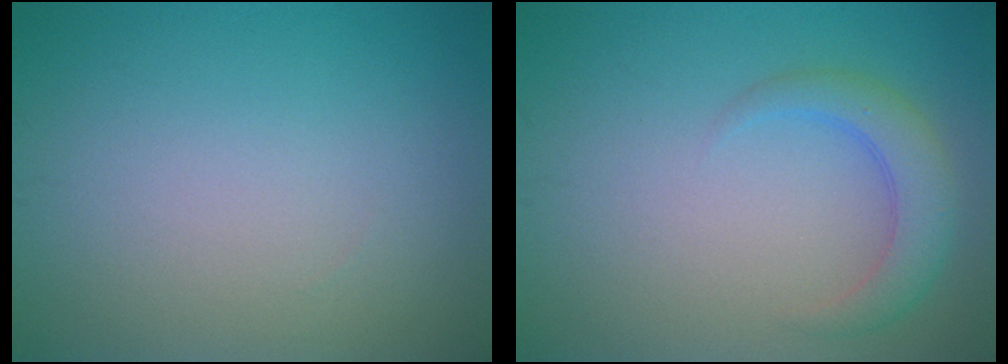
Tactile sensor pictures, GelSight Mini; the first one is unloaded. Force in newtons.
{"total": 3.0, "press": 3.0, "slide": 0.1}